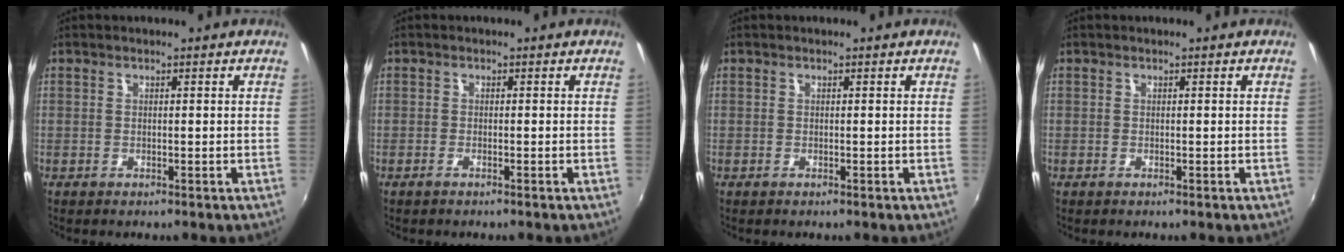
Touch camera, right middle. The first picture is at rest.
{"total": 0.8, "force": [-0.6, -0.1, 0.5], "torque": [-0.010, -0.002, -0.014]}
{"total": 0.0}
{"total": 0.0}